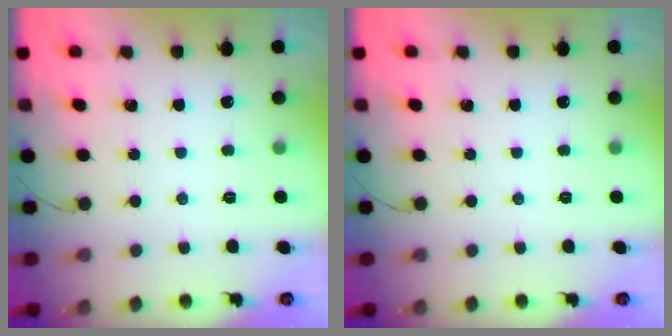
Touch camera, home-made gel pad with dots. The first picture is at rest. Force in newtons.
{"total": 0.0}